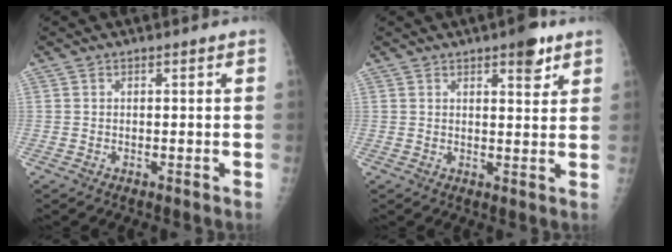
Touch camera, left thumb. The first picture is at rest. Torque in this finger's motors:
{"motor_torque": [0.75, 0.10, 0.45, -0.16, 0.06]}